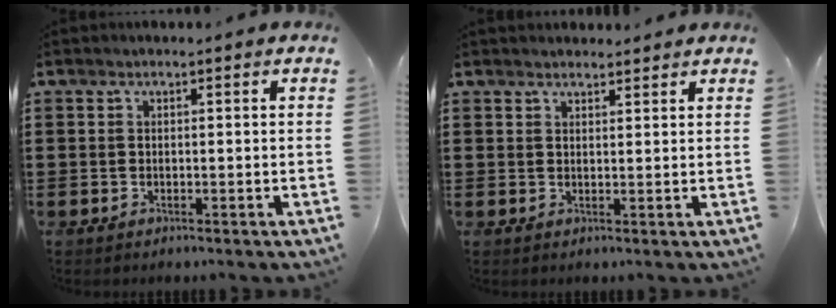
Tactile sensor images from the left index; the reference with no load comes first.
{"total": 1.7, "force": [1.6, 0.4, 0.0], "torque": [-0.004, 0.004, 0.031]}